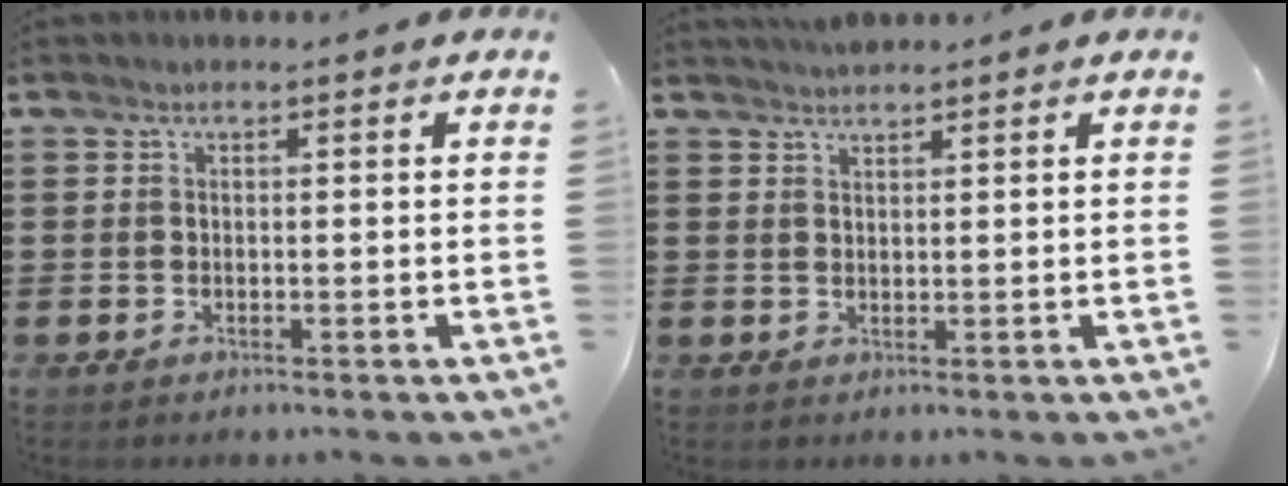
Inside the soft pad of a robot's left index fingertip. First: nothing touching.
{"total": 1.4, "force": [1.4, 0.0, 0.1], "torque": [-0.005, 0.001, 0.028]}